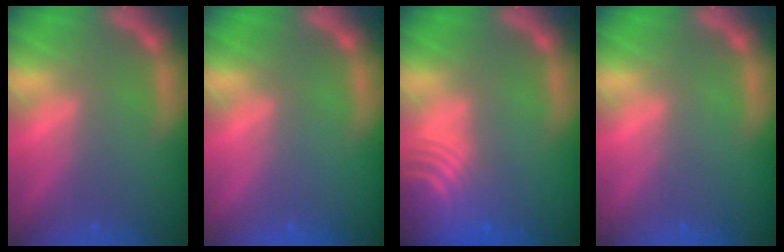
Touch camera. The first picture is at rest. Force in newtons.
{"total": 0.0}
{"total": 10.1}
{"total": 0.0}